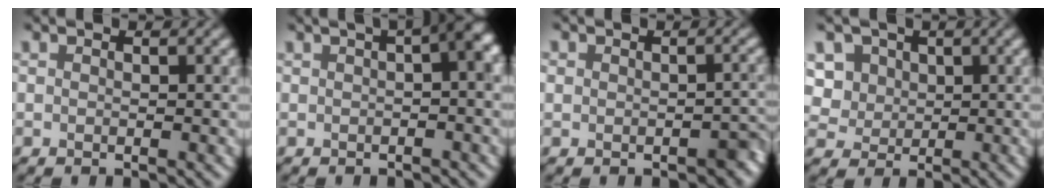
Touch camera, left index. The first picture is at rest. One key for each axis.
{"total": 4.6, "fx": 1.0, "fy": 1.2, "fz": 4.3, "tx": -0.036, "ty": 0.024, "tz": 0.011}
{"total": 2.9, "fx": -1.1, "fy": 2.2, "fz": 1.4, "tx": -0.005, "ty": -0.009, "tz": -0.017}
{"total": 5.2, "fx": 1.9, "fy": 4.5, "fz": 1.9, "tx": -0.034, "ty": 0.013, "tz": 0.028}